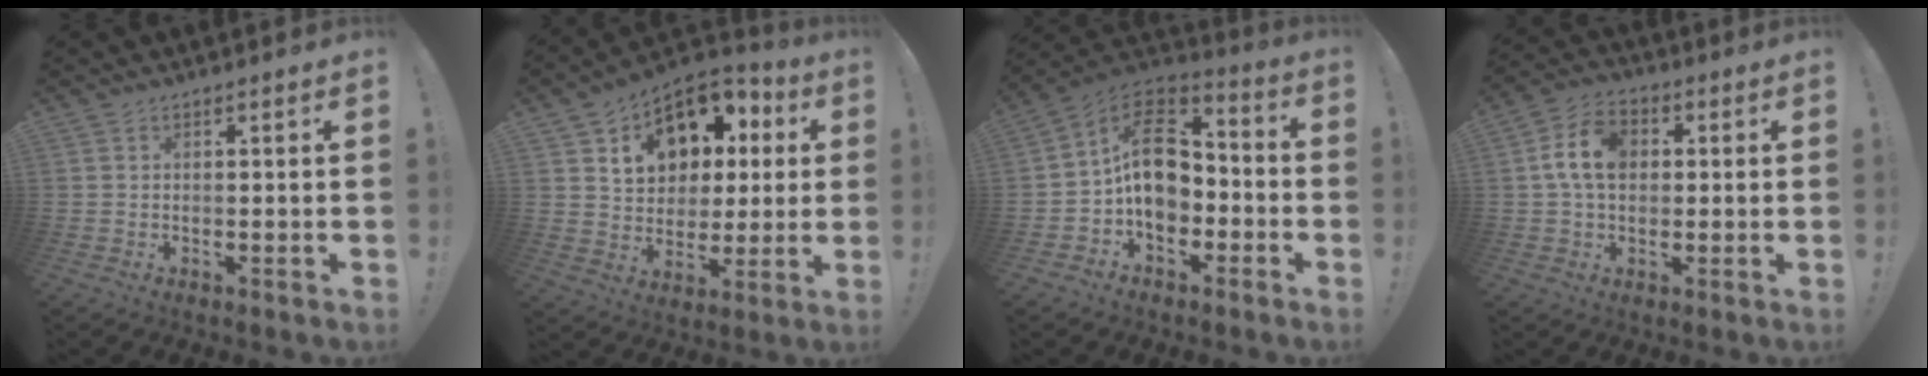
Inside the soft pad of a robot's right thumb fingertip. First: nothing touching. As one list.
[{"total": 14.9, "force": [6.4, 11.1, 7.6], "torque": [-0.109, -0.033, 0.127]}, {"total": 16.4, "force": [0.4, 11.9, 11.2], "torque": [-0.179, 0.014, 0.014]}, {"total": 10.8, "force": [1.5, 7.7, 7.5], "torque": [-0.144, 0.017, 0.032]}]